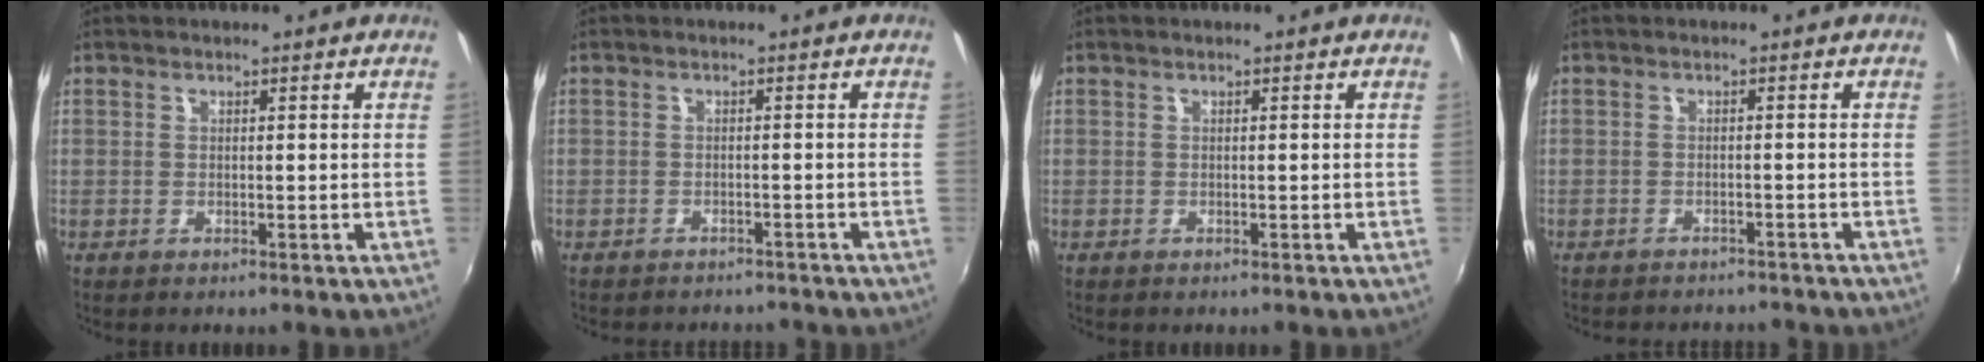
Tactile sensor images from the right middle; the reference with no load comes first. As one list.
[{"total": 5.7, "force": [-5.1, 1.9, 1.5], "torque": [-0.040, -0.005, -0.067]}, {"total": 0.0}, {"total": 7.7, "force": [-7.0, 2.2, 2.4], "torque": [-0.059, -0.009, -0.091]}]